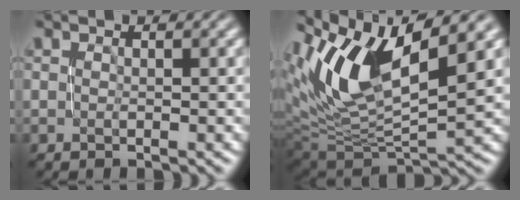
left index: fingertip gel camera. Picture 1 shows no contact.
{"total": 9.9, "force": [5.4, 3.7, 7.4], "torque": [-0.140, 0.003, 0.108]}